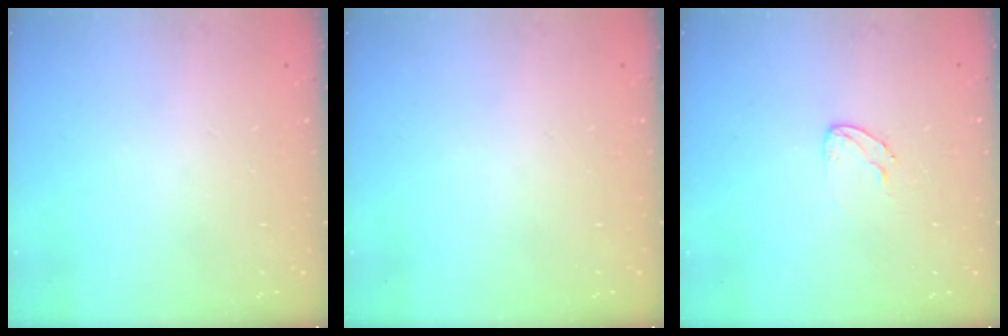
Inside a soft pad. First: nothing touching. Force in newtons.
{"total": 0.0}
{"total": 4.4, "press": 4.4, "slide": 0.4}